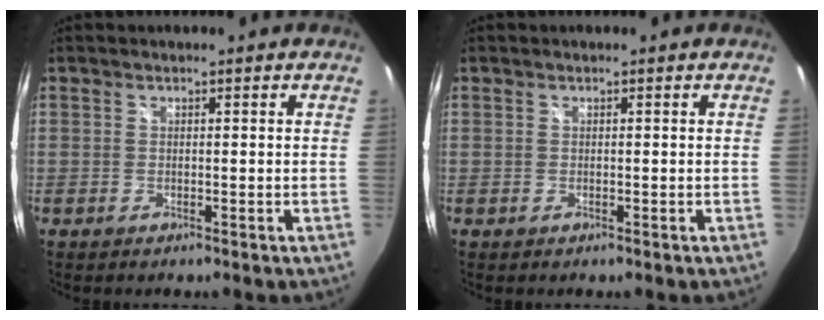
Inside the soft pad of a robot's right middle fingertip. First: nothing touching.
{"total": 0.0}